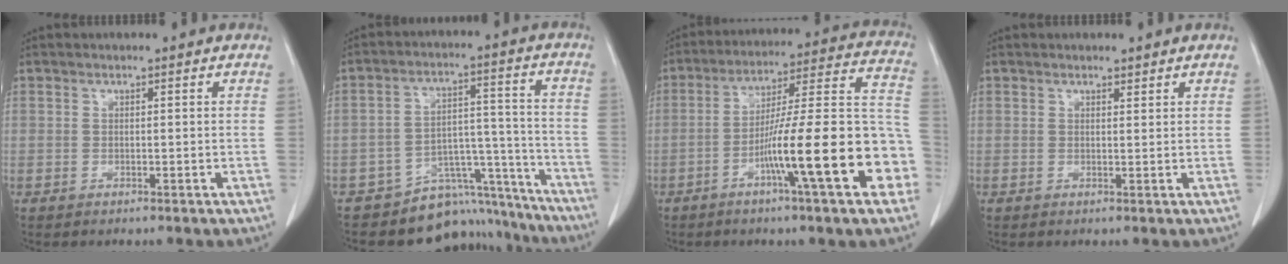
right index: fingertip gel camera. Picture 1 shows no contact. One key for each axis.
{"total": 11.8, "fx": -10.7, "fy": 5.0, "fz": 0.6, "tx": 0.018, "ty": 0.083, "tz": -0.157}
{"total": 20.5, "fx": -7.2, "fy": 1.4, "fz": 19.1, "tx": -0.228, "ty": 0.021, "tz": -0.108}
{"total": 0.8, "fx": 0.8, "fy": 0.3, "fz": 0.2, "tx": -0.009, "ty": -0.004, "tz": 0.012}